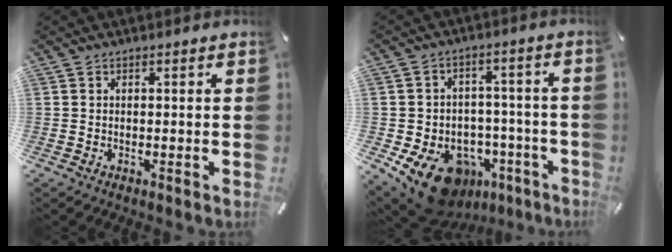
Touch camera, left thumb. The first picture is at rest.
{"total": 15.5, "force": [-8.8, 10.0, 8.0], "torque": [-0.123, 0.057, -0.135]}